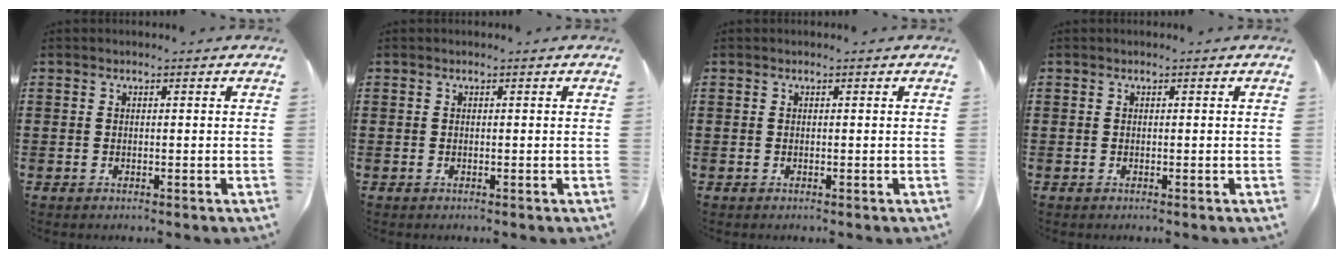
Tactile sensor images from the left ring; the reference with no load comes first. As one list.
[{"total": 0.0}, {"total": 0.0}, {"total": 0.0}]